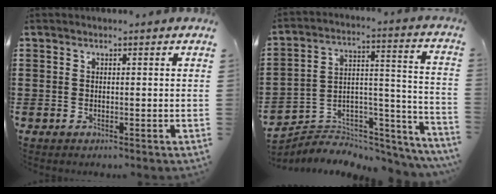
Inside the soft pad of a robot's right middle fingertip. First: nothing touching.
{"total": 4.0, "force": [-3.5, 1.7, -0.6], "torque": [0.005, -0.005, -0.074]}